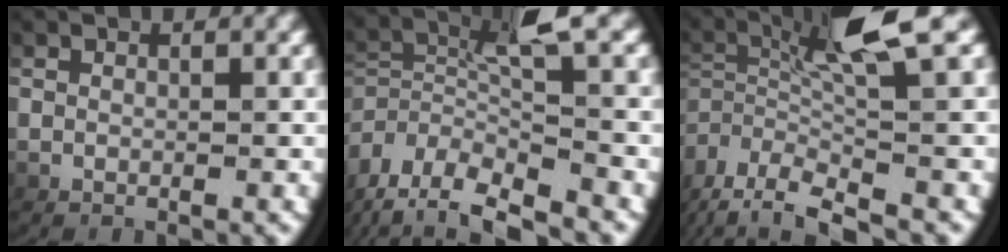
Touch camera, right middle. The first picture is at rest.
{"total": 7.0, "force": [-1.6, 4.0, 5.4], "torque": [-0.118, -0.007, -0.027]}
{"total": 7.4, "force": [1.0, 2.9, 6.8], "torque": [-0.131, 0.013, 0.017]}